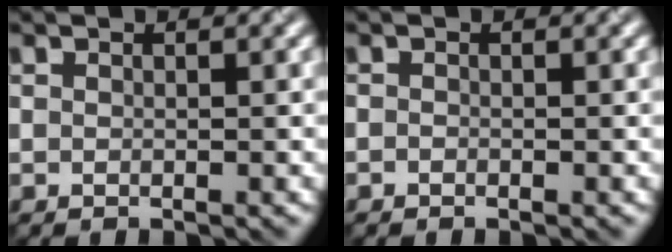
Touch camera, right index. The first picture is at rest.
{"total": 0.0}